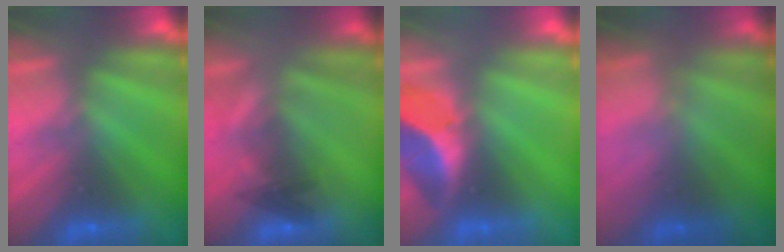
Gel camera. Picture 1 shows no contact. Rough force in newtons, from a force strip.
{"total": 2.2}
{"total": 2.3}
{"total": 9.1}